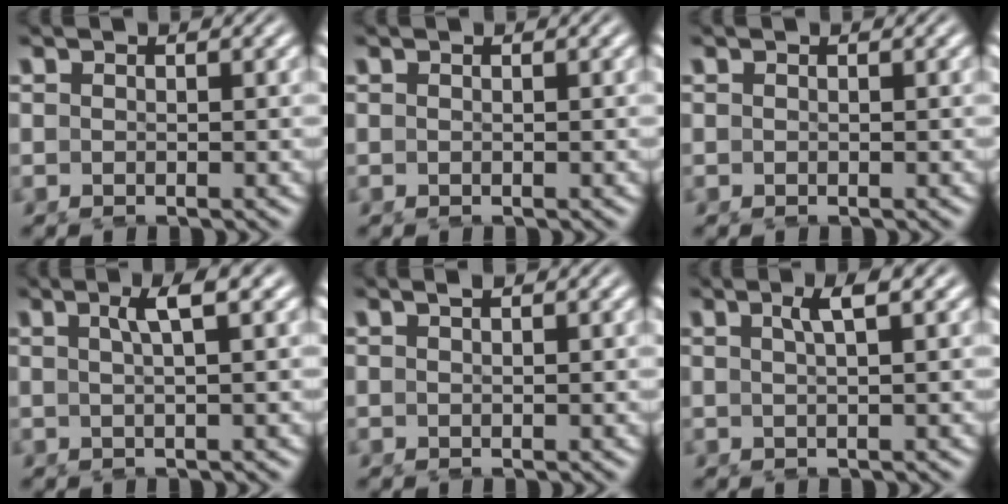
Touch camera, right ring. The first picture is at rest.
{"total": 0.0}
{"total": 0.0}
{"total": 2.3, "force": [0.8, -0.4, 2.1], "torque": [-0.026, 0.010, 0.015]}
{"total": 0.8, "force": [0.7, -0.2, 0.4], "torque": [-0.002, 0.008, 0.014]}
{"total": 2.0, "force": [0.9, -0.4, 1.7], "torque": [-0.022, 0.009, 0.016]}